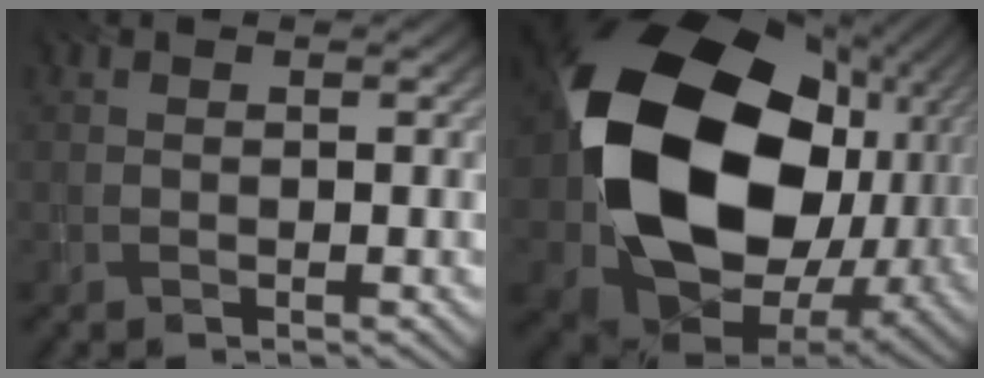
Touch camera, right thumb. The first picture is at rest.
{"total": 20.5, "force": [0.8, 15.5, 13.5], "torque": [-0.333, -0.057, 0.043]}